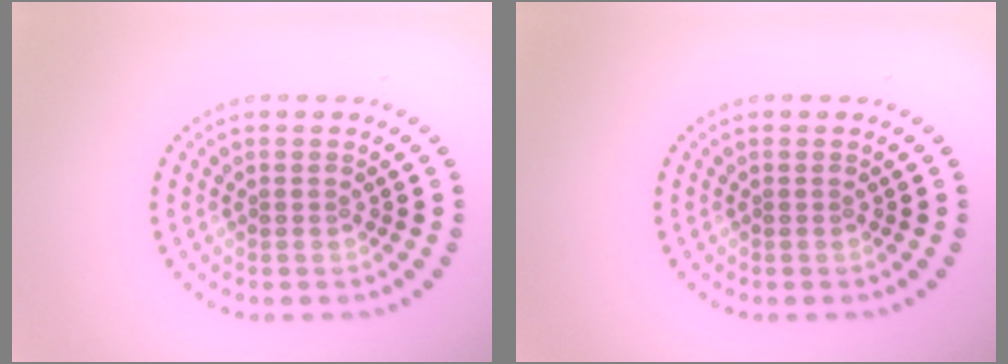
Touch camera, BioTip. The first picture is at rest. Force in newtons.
{"total": 0.0}